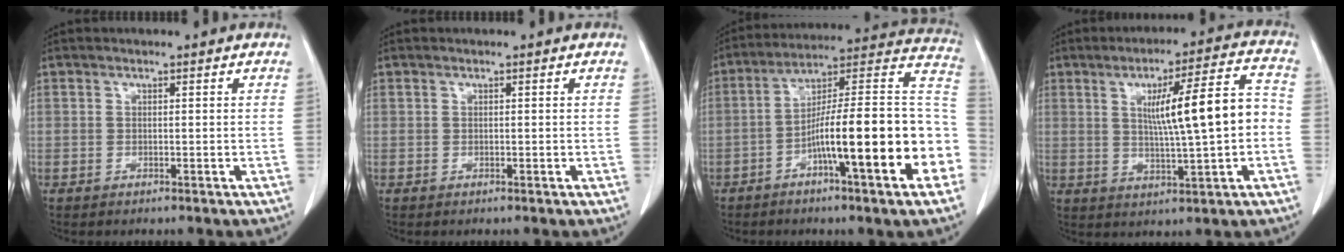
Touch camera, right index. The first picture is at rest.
{"total": 0.0}
{"total": 22.0, "force": [-6.4, 2.1, 21.0], "torque": [-0.229, 0.026, -0.098]}
{"total": 12.1, "force": [0.6, 1.1, 12.0], "torque": [-0.182, 0.021, 0.013]}